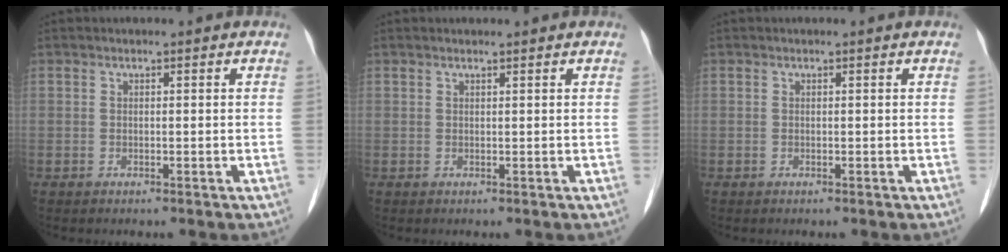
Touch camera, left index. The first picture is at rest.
{"total": 0.7, "force": [0.7, 0.0, 0.3], "torque": [-0.013, 0.008, 0.015]}
{"total": 0.0}